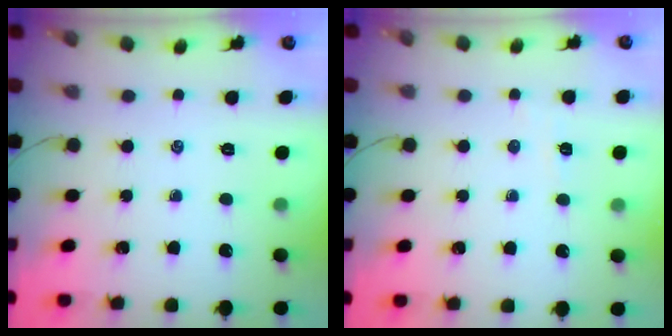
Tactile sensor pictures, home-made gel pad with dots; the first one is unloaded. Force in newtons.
{"total": 3.1, "press": 2.9, "slide": 1.0}